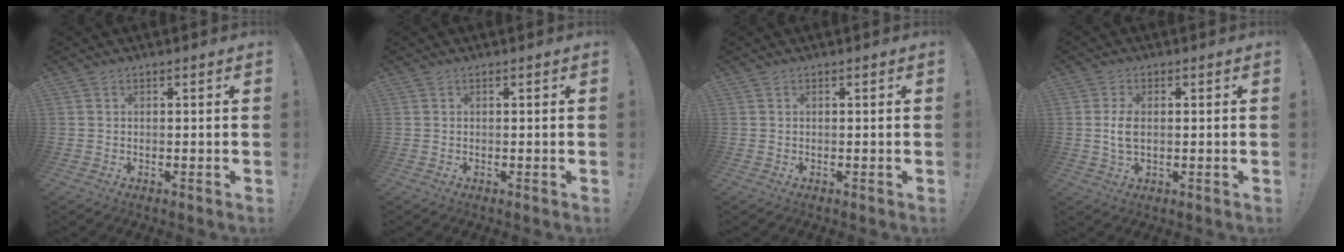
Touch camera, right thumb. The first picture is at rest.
{"total": 0.0}
{"total": 0.0}
{"total": 4.6, "force": [0.1, 2.4, 4.0], "torque": [-0.078, 0.000, -0.003]}